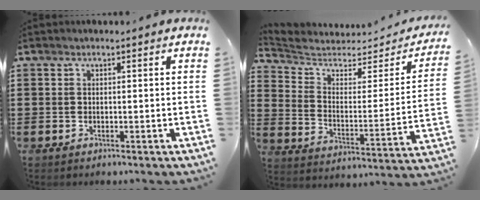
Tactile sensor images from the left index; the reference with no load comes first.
{"total": 4.9, "force": [4.3, 2.0, 1.5], "torque": [-0.058, -0.034, 0.069]}